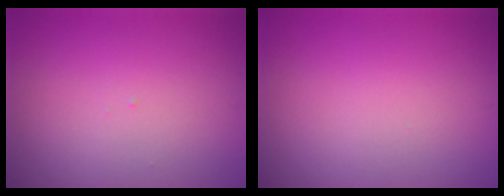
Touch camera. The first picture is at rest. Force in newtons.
{"total": 0.0}